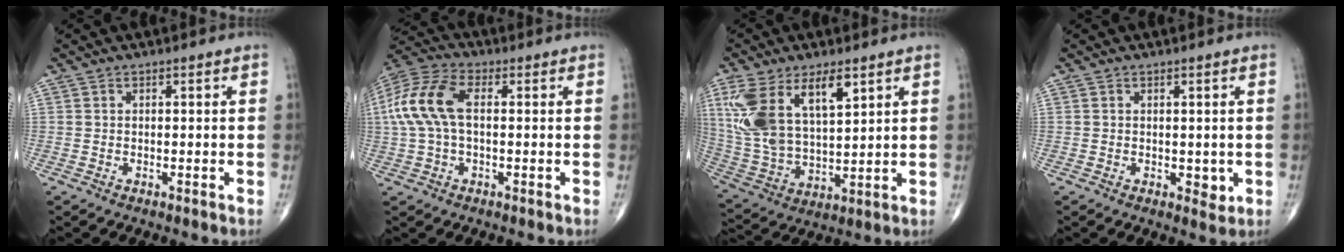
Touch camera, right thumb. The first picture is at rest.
{"total": 12.5, "force": [1.2, 6.8, 10.4], "torque": [-0.239, 0.032, 0.019]}
{"total": 16.6, "force": [7.4, 7.8, 12.6], "torque": [-0.243, -0.020, 0.155]}
{"total": 2.2, "force": [-0.2, 1.3, 1.8], "torque": [-0.009, -0.004, 0.000]}